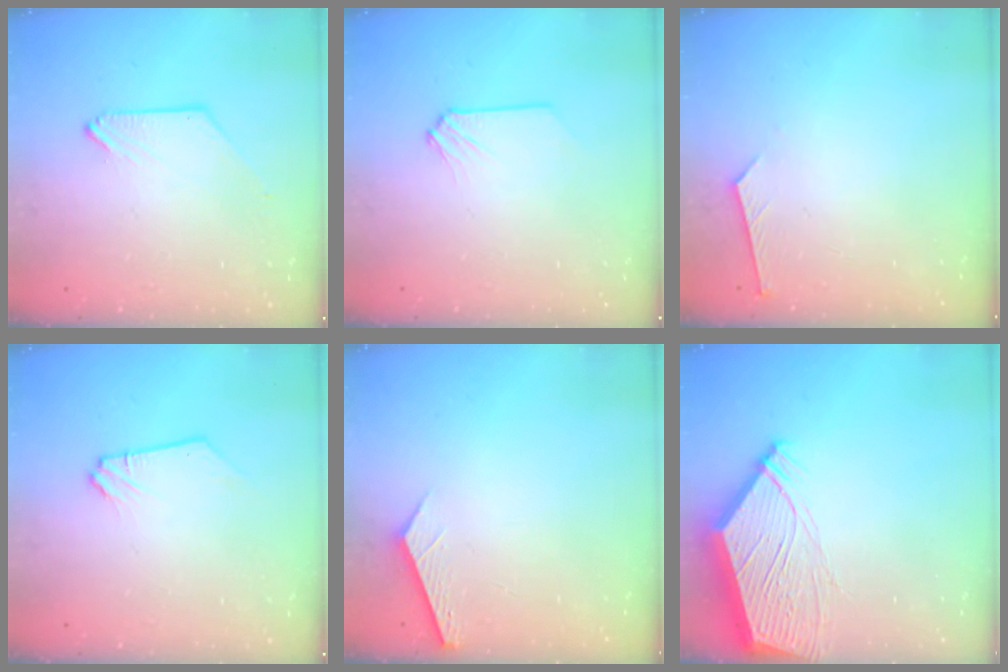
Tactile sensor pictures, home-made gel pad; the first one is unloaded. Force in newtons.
{"total": 0.0}
{"total": 3.2, "press": 3.1, "slide": 0.4}
{"total": 0.0}
{"total": 2.7, "press": 2.7, "slide": 0.3}
{"total": 13.6, "press": 13.6, "slide": 1.1}